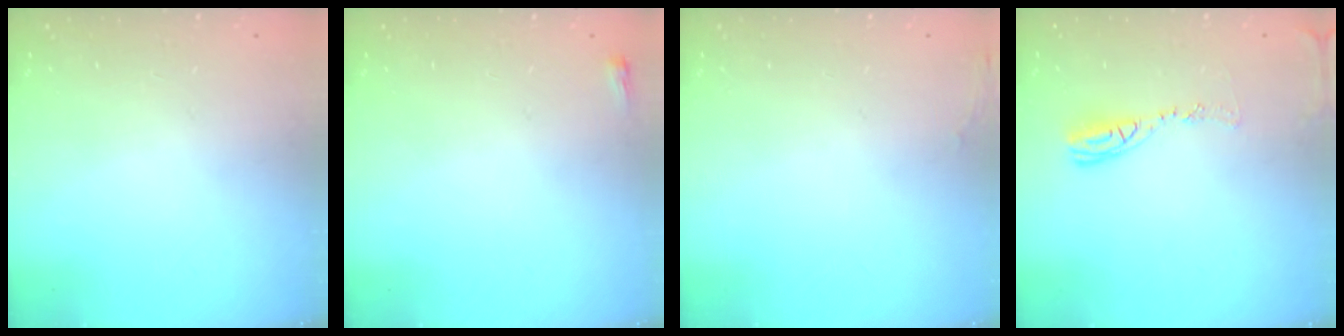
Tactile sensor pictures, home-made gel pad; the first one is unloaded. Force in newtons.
{"total": 2.0, "press": 2.0, "slide": 0.5}
{"total": 7.0, "press": 4.6, "slide": 5.3}
{"total": 8.9, "press": 8.9, "slide": 0.8}